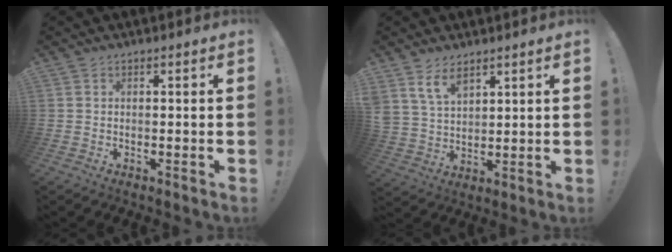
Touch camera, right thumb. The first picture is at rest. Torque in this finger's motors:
{"motor_torque": [0.33, 0.42, 1.06, 0.73, 0.13]}